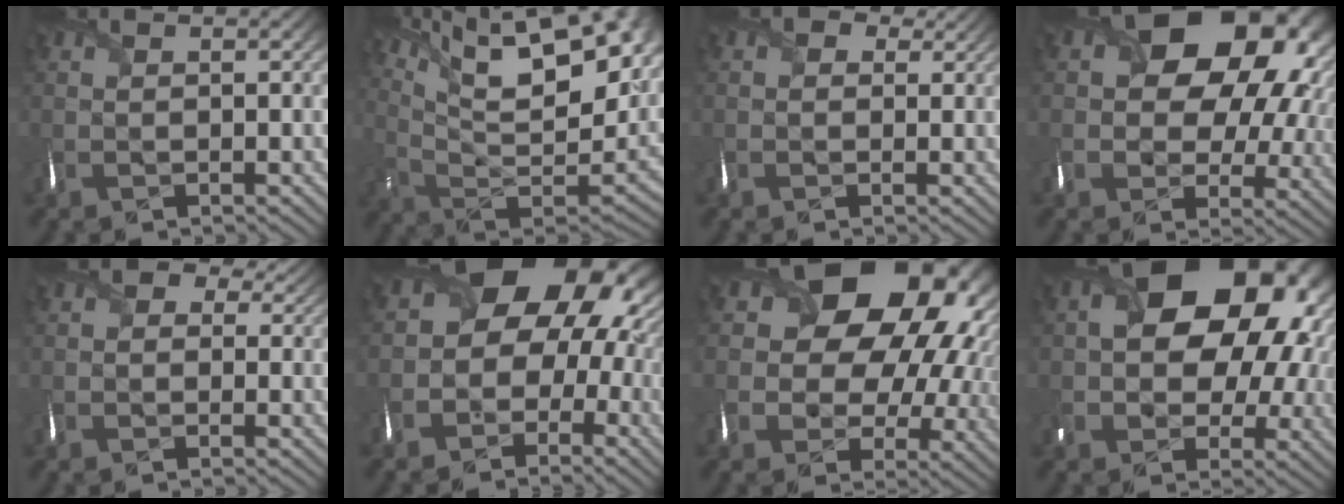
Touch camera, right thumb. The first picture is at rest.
{"total": 21.7, "force": [12.0, 9.7, 15.2], "torque": [-0.250, 0.037, 0.206]}
{"total": 2.9, "force": [1.0, 2.4, 1.3], "torque": [-0.020, -0.002, 0.007]}
{"total": 17.3, "force": [4.8, 12.3, 11.2], "torque": [-0.154, 0.004, 0.084]}
{"total": 4.7, "force": [1.5, 3.8, 2.4], "torque": [-0.037, 0.009, 0.005]}
{"total": 13.9, "force": [0.4, 10.6, 9.1], "torque": [-0.140, -0.019, 0.002]}
{"total": 19.5, "force": [6.0, 14.6, 11.6], "torque": [-0.201, 0.013, 0.119]}
{"total": 16.1, "force": [3.1, 11.2, 11.2], "torque": [-0.166, -0.003, 0.058]}